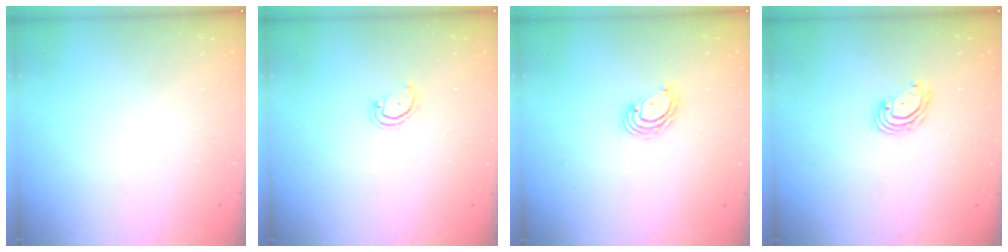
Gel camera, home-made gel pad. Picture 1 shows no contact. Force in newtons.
{"total": 3.1, "press": 3.1, "slide": 0.2}
{"total": 4.6, "press": 4.6, "slide": 0.2}
{"total": 4.0, "press": 4.0, "slide": 0.4}